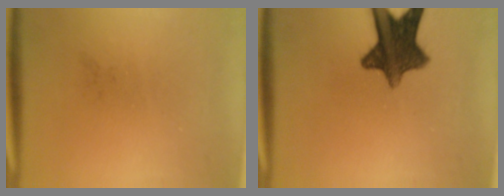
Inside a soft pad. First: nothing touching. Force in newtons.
{"total": 10.9}